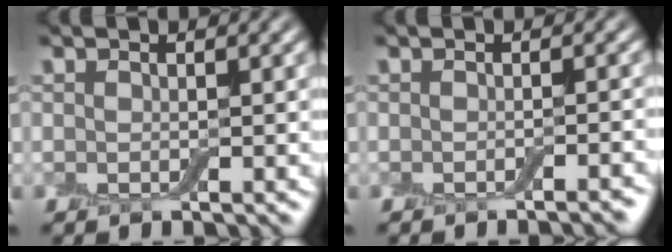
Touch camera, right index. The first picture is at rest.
{"total": 1.6, "force": [-1.1, 0.3, 1.1], "torque": [-0.003, 0.002, -0.018]}